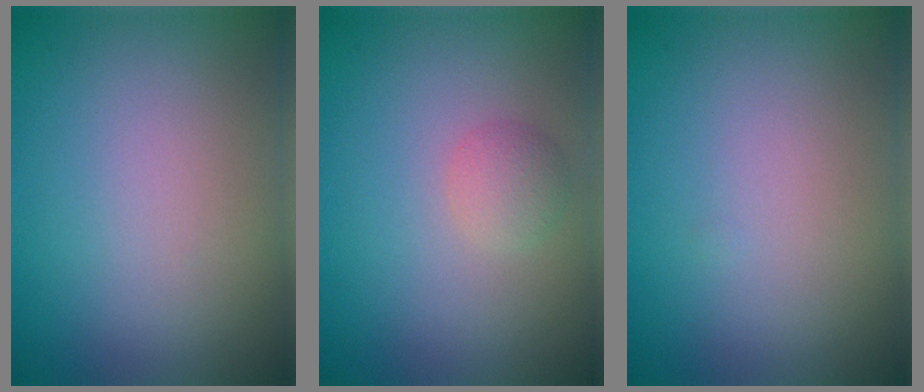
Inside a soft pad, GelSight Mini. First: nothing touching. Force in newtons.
{"total": 1.7, "press": 1.7, "slide": 0.2}
{"total": 0.0}